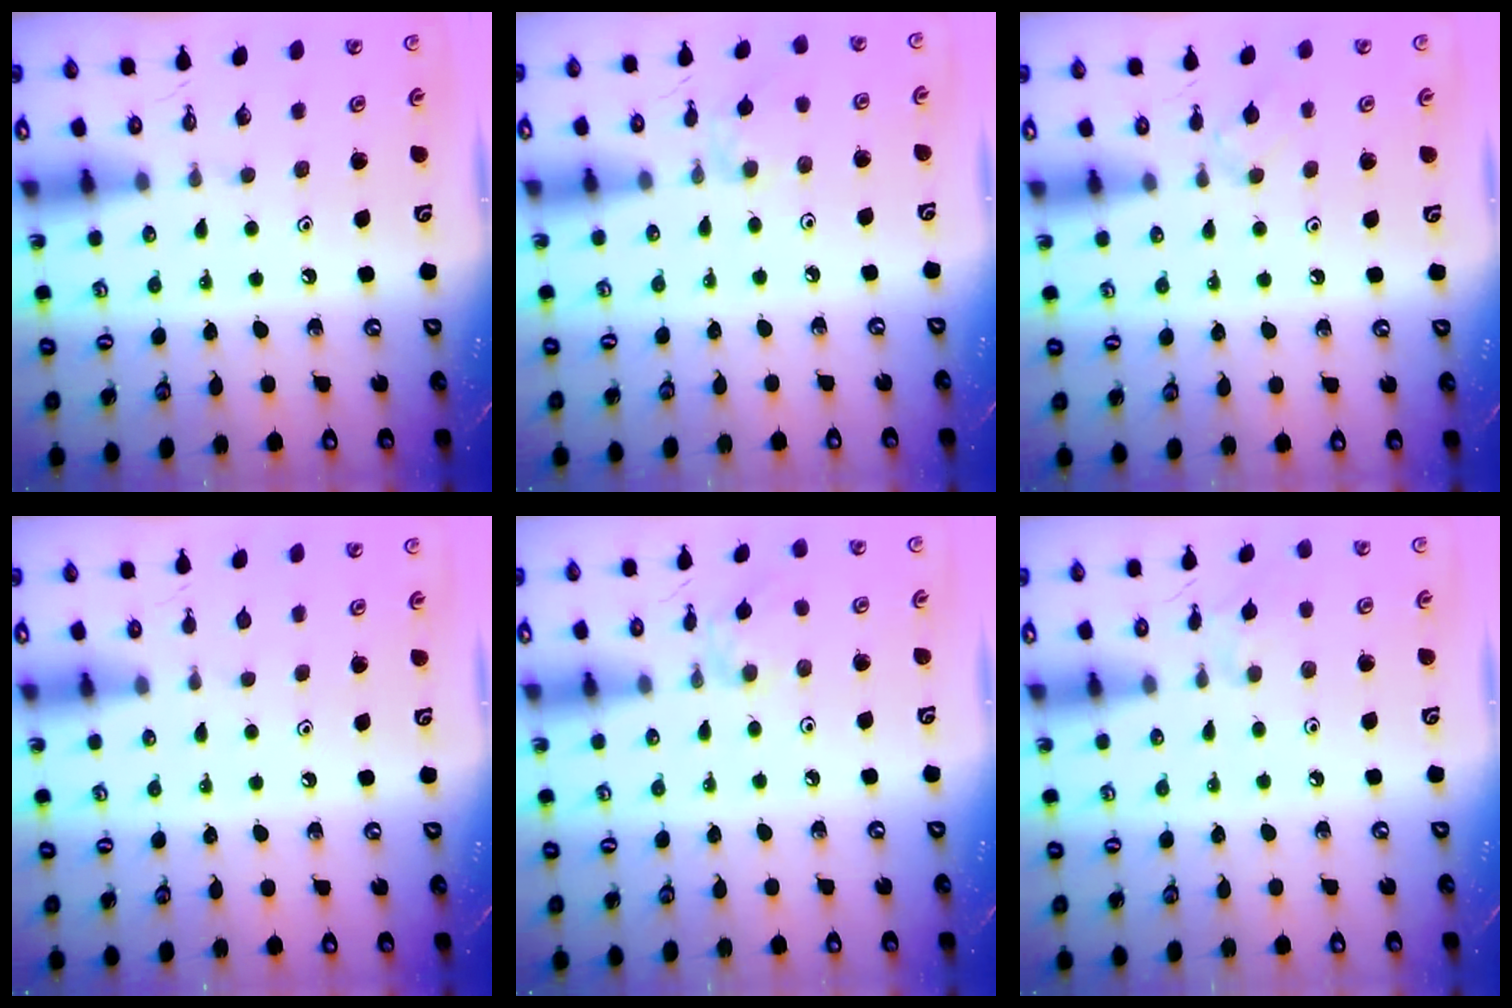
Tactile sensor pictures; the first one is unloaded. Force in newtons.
{"total": 3.2, "press": 3.2, "slide": 0.4}
{"total": 2.2, "press": 2.1, "slide": 0.6}
{"total": 0.6, "press": 0.6, "slide": 0.2}
{"total": 2.7, "press": 2.7, "slide": 0.6}
{"total": 2.9, "press": 2.8, "slide": 0.6}